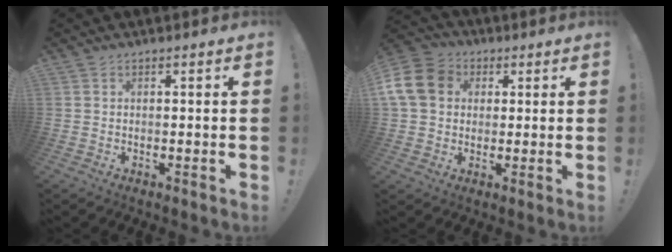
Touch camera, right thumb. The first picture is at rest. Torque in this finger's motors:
{"motor_torque": [0.38, 0.73, 0.08, 0.06, 0.13]}